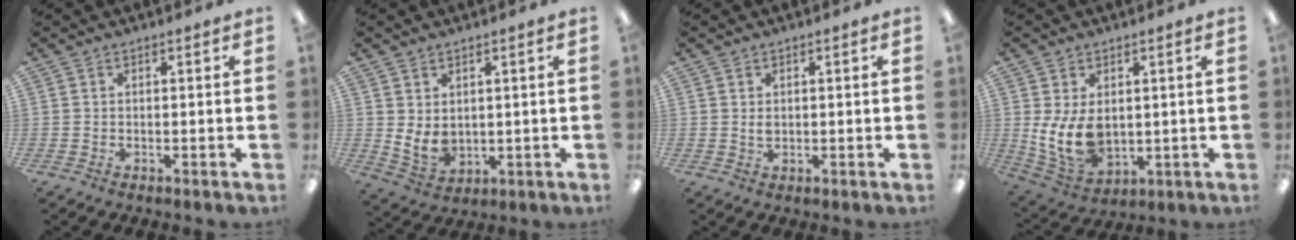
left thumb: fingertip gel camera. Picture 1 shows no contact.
{"total": 5.6, "force": [1.9, 4.1, 3.2], "torque": [-0.061, -0.018, 0.038]}
{"total": 1.6, "force": [0.4, 1.2, 1.0], "torque": [-0.014, 0.000, 0.005]}
{"total": 10.7, "force": [0.6, 7.4, 7.8], "torque": [-0.164, -0.011, 0.015]}